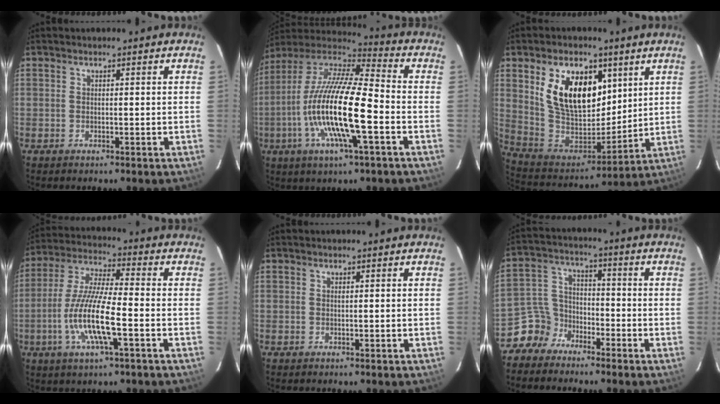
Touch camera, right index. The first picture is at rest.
{"total": 20.8, "force": [-5.4, 4.0, 19.7], "torque": [-0.369, -0.021, -0.112]}
{"total": 18.7, "force": [7.4, 11.0, 13.2], "torque": [-0.251, 0.009, 0.153]}
{"total": 13.7, "force": [-4.2, 2.3, 12.9], "torque": [-0.267, -0.008, -0.082]}
{"total": 0.0}
{"total": 7.0, "force": [-5.1, 4.8, 0.3], "torque": [-0.017, 0.037, -0.111]}